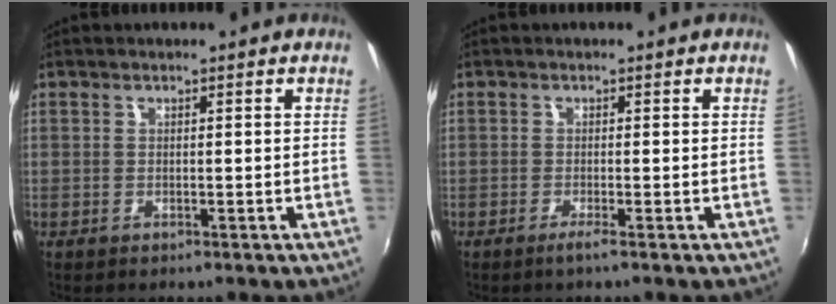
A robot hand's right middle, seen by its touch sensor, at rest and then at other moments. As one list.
[{"total": 1.1, "force": [-0.7, -0.4, 0.7], "torque": [-0.015, -0.005, -0.018]}]